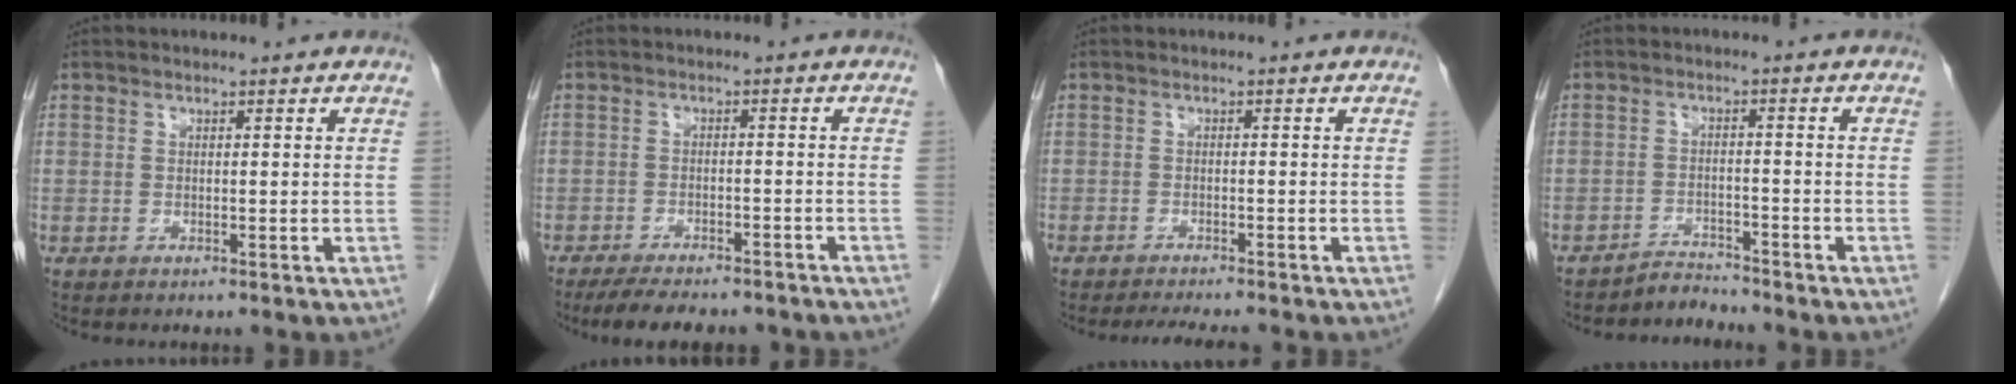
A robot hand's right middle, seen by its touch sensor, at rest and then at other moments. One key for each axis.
{"total": 11.1, "fx": -9.6, "fy": 2.4, "fz": 4.9, "tx": -0.071, "ty": -0.006, "tz": -0.132}
{"total": 5.4, "fx": -4.8, "fy": 0.6, "fz": 2.4, "tx": -0.028, "ty": -0.008, "tz": -0.069}
{"total": 2.6, "fx": -2.6, "fy": 0.0, "fz": -0.7, "tx": 0.018, "ty": -0.010, "tz": -0.043}